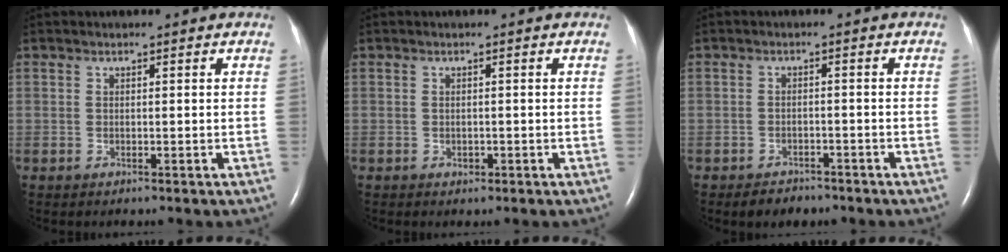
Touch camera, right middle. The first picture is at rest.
{"total": 0.6, "force": [-0.2, 0.5, 0.2], "torque": [-0.002, 0.001, -0.001]}
{"total": 3.3, "force": [-2.6, 1.7, 0.9], "torque": [-0.018, 0.002, -0.035]}